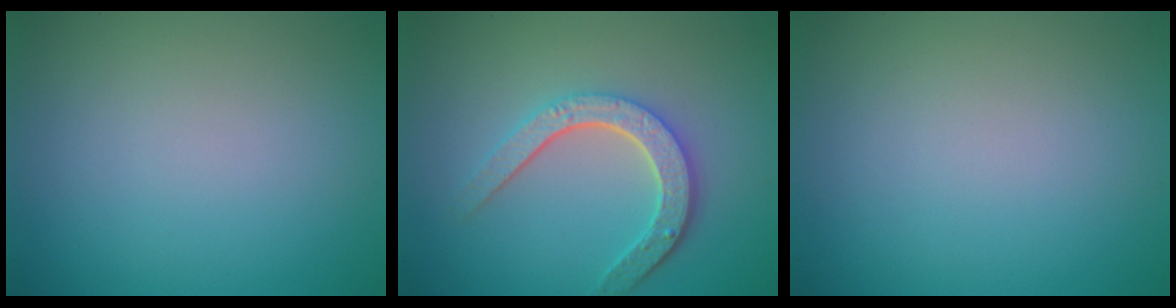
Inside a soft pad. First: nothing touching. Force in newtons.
{"total": 4.6, "press": 3.5, "slide": 2.9}
{"total": 0.0}